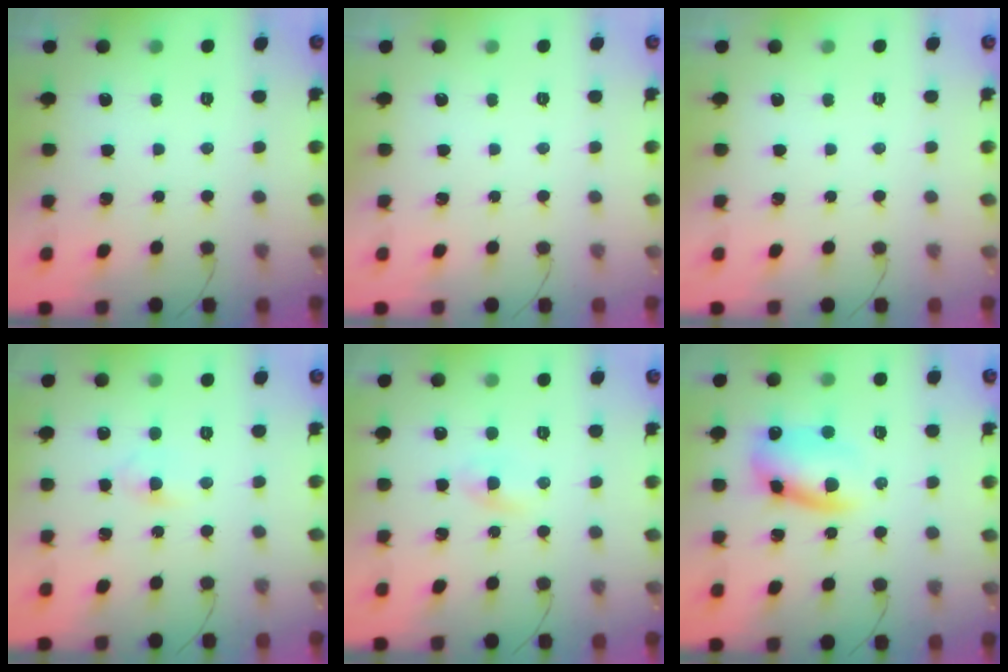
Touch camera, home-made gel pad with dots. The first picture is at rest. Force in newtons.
{"total": 0.0}
{"total": 0.0}
{"total": 3.2, "press": 3.0, "slide": 1.1}
{"total": 1.3, "press": 1.2, "slide": 0.5}
{"total": 11.4, "press": 11.3, "slide": 1.6}